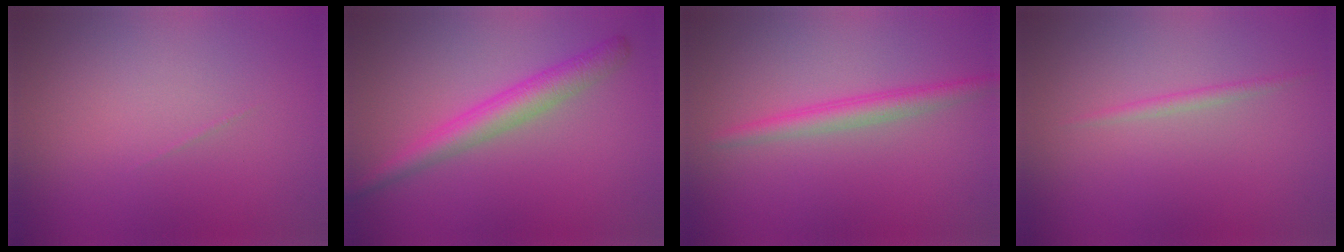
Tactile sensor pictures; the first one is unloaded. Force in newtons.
{"total": 3.4, "press": 3.4, "slide": 0.1}
{"total": 2.3, "press": 2.3, "slide": 0.1}
{"total": 0.8, "press": 0.8, "slide": 0.0}